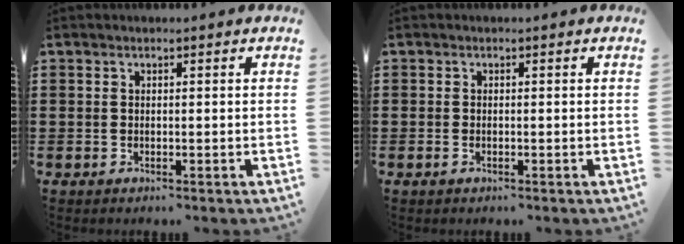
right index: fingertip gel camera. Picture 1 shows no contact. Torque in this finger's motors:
{"motor_torque": [-0.80, 1.34, -0.02, -0.01]}